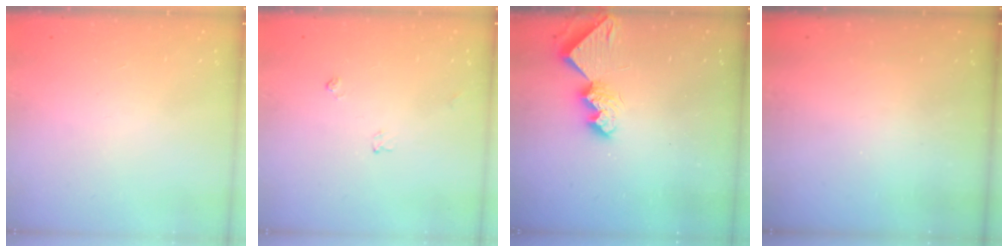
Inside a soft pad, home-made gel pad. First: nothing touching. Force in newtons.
{"total": 4.0, "press": 3.9, "slide": 0.6}
{"total": 9.5, "press": 9.5, "slide": 0.9}
{"total": 0.0}